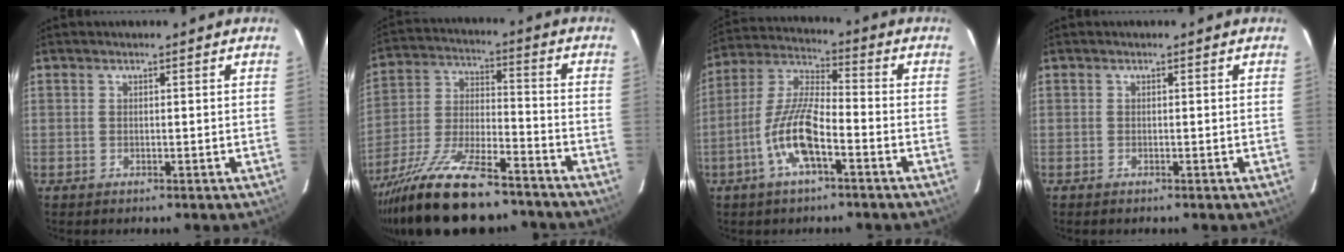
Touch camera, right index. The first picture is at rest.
{"total": 21.9, "force": [-16.7, 6.2, 12.7], "torque": [-0.253, -0.037, -0.274]}
{"total": 11.3, "force": [-5.0, 2.8, 9.7], "torque": [-0.209, 0.002, -0.098]}
{"total": 0.0}